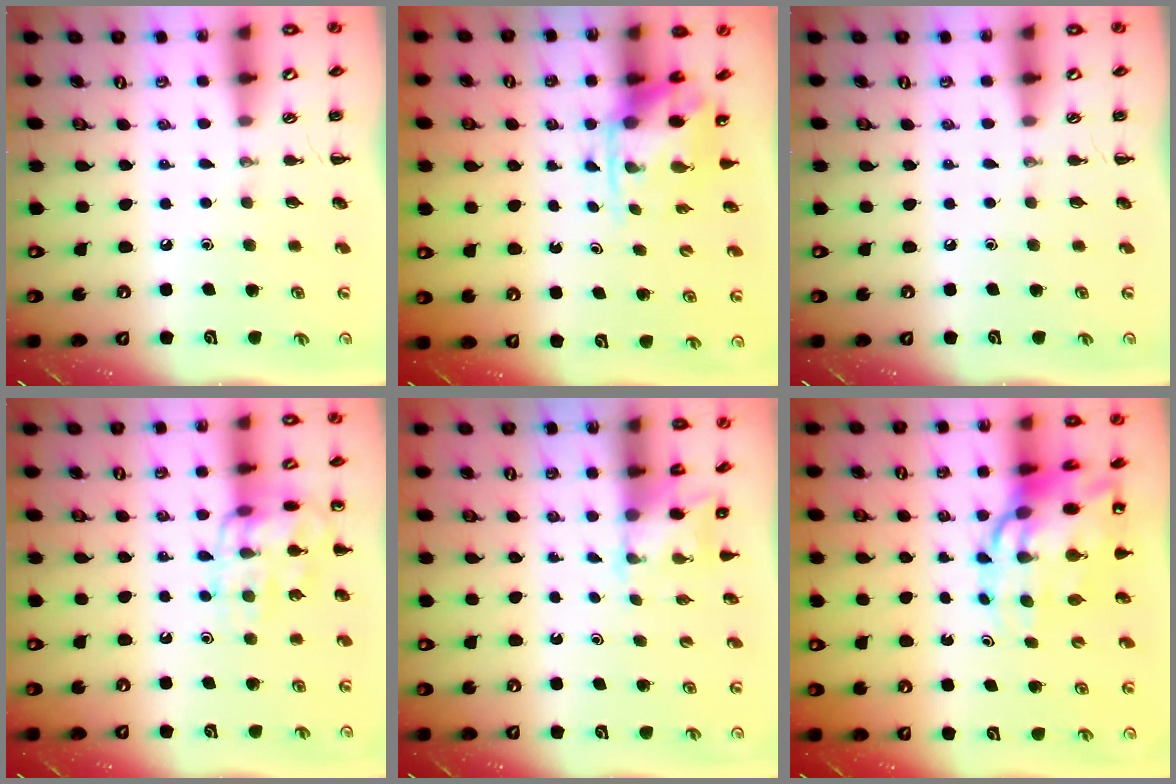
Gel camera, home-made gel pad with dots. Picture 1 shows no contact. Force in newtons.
{"total": 4.0, "press": 3.9, "slide": 0.8}
{"total": 0.0}
{"total": 13.8, "press": 13.8, "slide": 0.9}
{"total": 2.1, "press": 2.0, "slide": 0.6}
{"total": 16.8, "press": 16.1, "slide": 4.6}